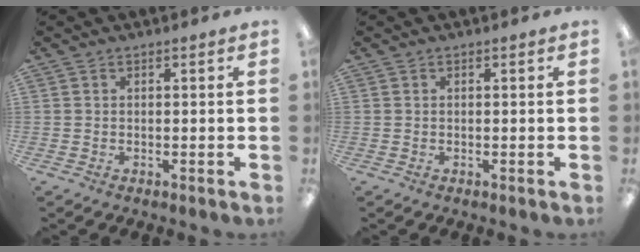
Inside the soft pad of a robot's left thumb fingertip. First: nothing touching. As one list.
[{"total": 0.0}]